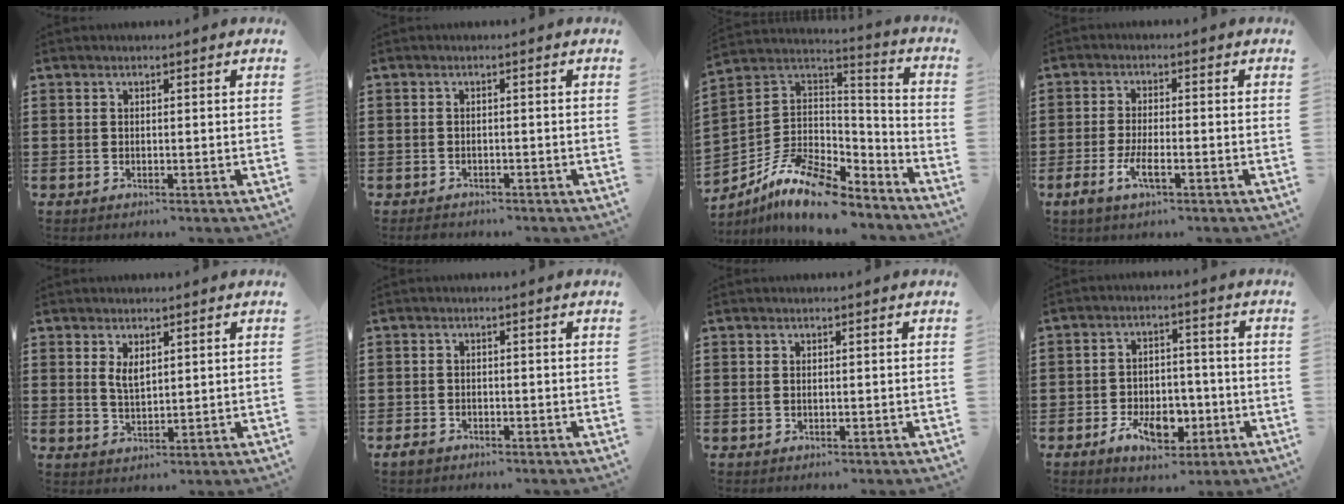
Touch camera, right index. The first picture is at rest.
{"total": 1.1, "force": [-1.1, 0.3, 0.1], "torque": [-0.005, 0.000, -0.024]}
{"total": 11.3, "force": [-8.3, 4.5, 6.2], "torque": [-0.139, 0.021, -0.162]}
{"total": 4.2, "force": [-1.9, 1.1, 3.6], "torque": [-0.079, -0.006, -0.040]}
{"total": 2.7, "force": [1.4, 1.2, 2.0], "torque": [-0.043, 0.003, 0.024]}
{"total": 1.6, "force": [-1.3, 0.8, 0.4], "torque": [-0.020, -0.002, -0.030]}
{"total": 0.6, "force": [0.1, 0.3, 0.4], "torque": [-0.011, 0.000, 0.001]}
{"total": 7.6, "force": [-3.3, 4.5, 5.1], "torque": [-0.093, 0.009, -0.060]}